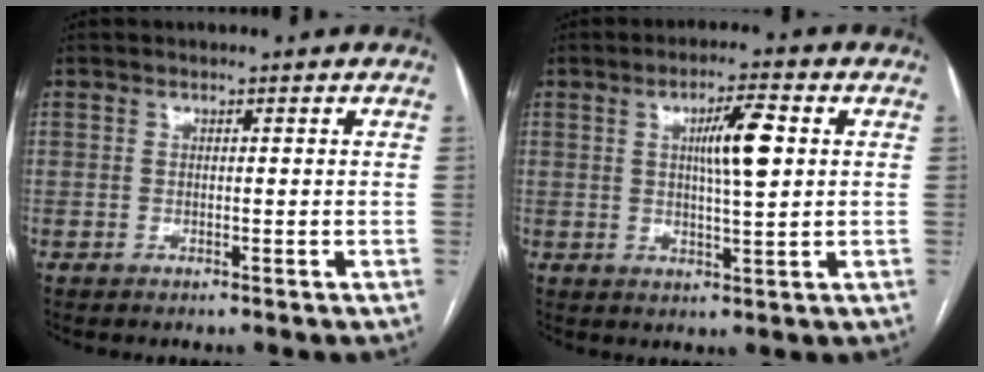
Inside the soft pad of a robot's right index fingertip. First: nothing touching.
{"total": 6.9, "force": [1.6, 0.8, 6.7], "torque": [-0.113, 0.006, 0.027]}